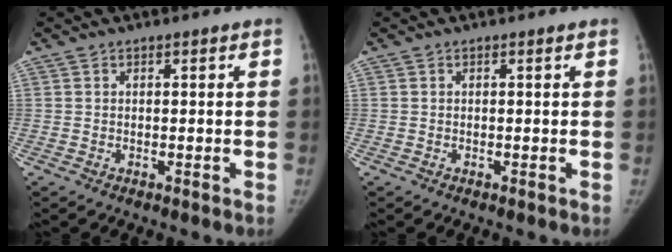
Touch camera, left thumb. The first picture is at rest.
{"total": 0.0}